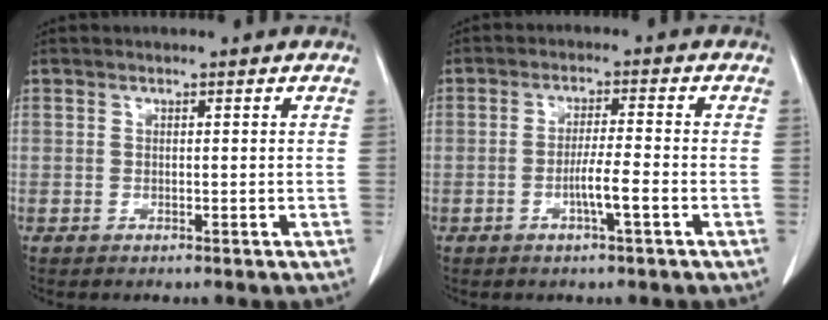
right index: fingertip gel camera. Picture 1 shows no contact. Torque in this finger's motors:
{"motor_torque": [0.52, -0.36, 0.33, 0.07]}